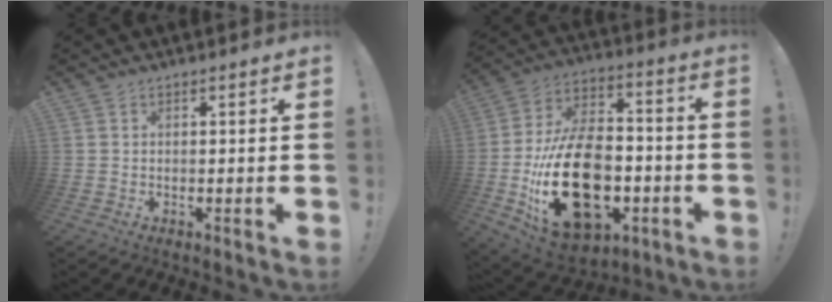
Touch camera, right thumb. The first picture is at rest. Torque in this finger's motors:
{"motor_torque": [1.77, 1.96, 1.69, -1.08, 0.35]}